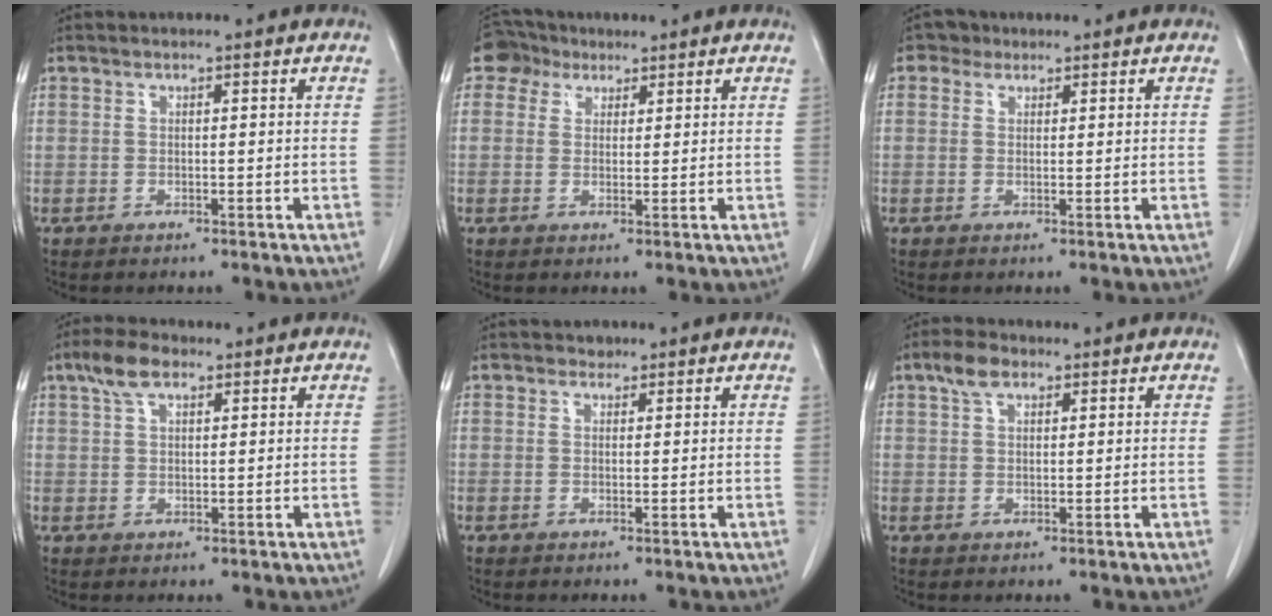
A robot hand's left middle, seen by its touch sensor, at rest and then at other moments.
{"total": 3.9, "force": [2.5, 3.0, 0.3], "torque": [-0.009, 0.018, 0.043]}
{"total": 2.0, "force": [1.1, 1.6, 0.3], "torque": [-0.005, 0.006, 0.014]}
{"total": 4.7, "force": [2.9, 2.0, 3.2], "torque": [-0.070, 0.016, 0.057]}
{"total": 0.9, "force": [0.7, 0.6, 0.0], "torque": [0.002, -0.002, 0.007]}
{"total": 3.4, "force": [2.1, 1.7, 2.1], "torque": [-0.046, 0.012, 0.040]}